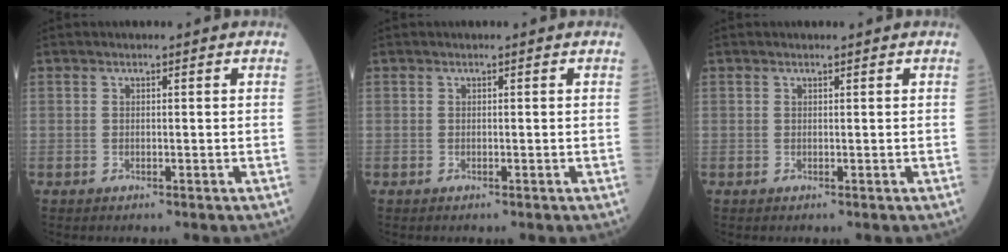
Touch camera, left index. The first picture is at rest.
{"total": 0.0}
{"total": 0.0}